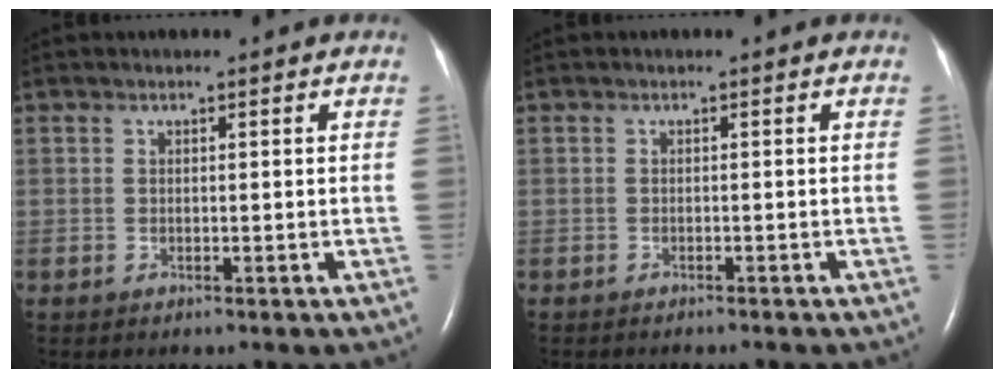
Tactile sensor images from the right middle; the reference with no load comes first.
{"total": 2.1, "force": [-1.9, 0.1, 1.0], "torque": [-0.018, -0.004, -0.018]}